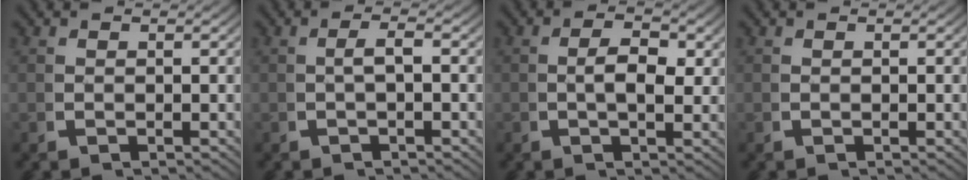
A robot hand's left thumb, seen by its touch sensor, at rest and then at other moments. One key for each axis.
{"total": 1.5, "fx": -0.4, "fy": 0.3, "fz": 1.5, "tx": -0.033, "ty": 0.003, "tz": -0.004}
{"total": 3.5, "fx": 0.4, "fy": 1.8, "fz": 3.0, "tx": -0.054, "ty": -0.008, "tz": 0.004}
{"total": 0.0}